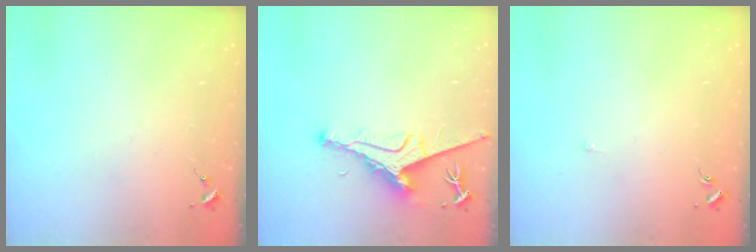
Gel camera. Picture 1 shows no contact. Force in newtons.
{"total": 8.5, "press": 8.4, "slide": 1.1}
{"total": 1.8, "press": 1.8, "slide": 0.3}